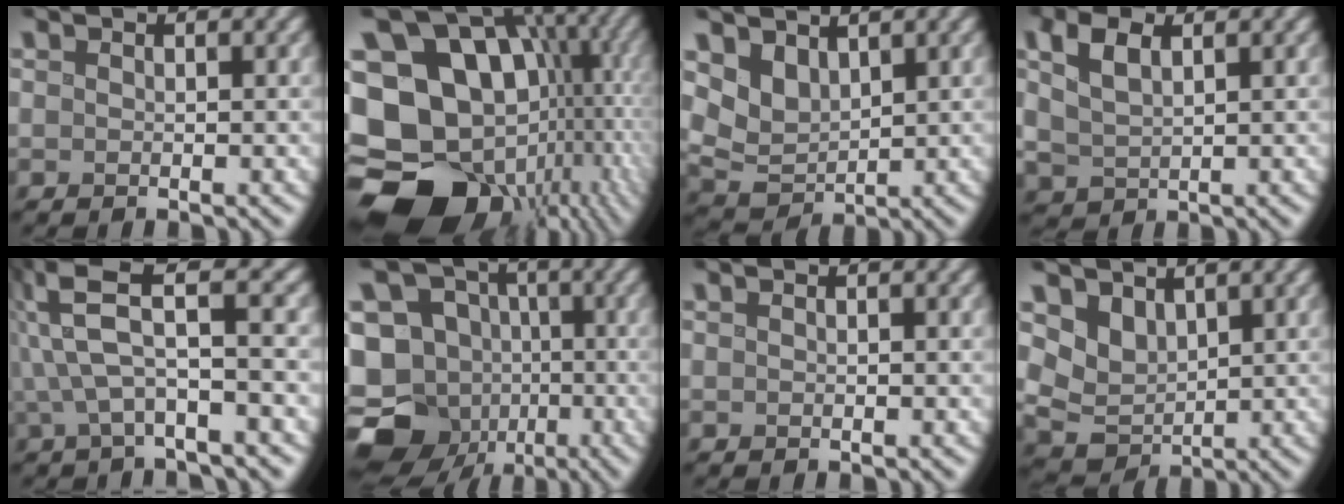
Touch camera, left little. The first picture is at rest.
{"total": 21.7, "force": [-6.0, 16.8, 12.4], "torque": [-0.211, 0.014, -0.079]}
{"total": 3.3, "force": [2.1, 2.0, 1.6], "torque": [-0.043, -0.011, 0.043]}
{"total": 3.7, "force": [1.7, 2.0, 2.6], "torque": [-0.067, 0.005, 0.036]}
{"total": 5.2, "force": [1.3, 1.0, 4.9], "torque": [-0.103, 0.009, 0.021]}
{"total": 14.1, "force": [-6.2, 11.9, 4.3], "torque": [-0.107, -0.024, -0.111]}
{"total": 0.0}
{"total": 3.1, "force": [1.8, 2.2, 1.3], "torque": [-0.032, -0.010, 0.032]}